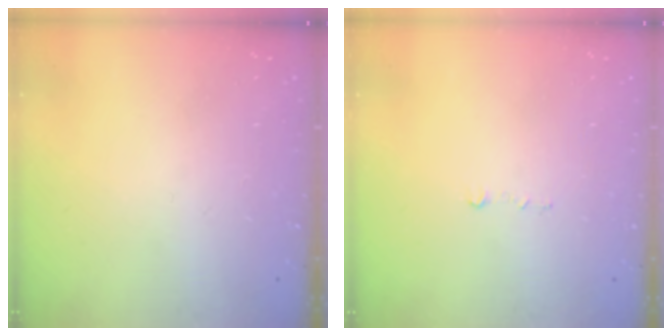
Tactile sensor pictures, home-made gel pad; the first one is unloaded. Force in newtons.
{"total": 4.5, "press": 4.2, "slide": 1.7}